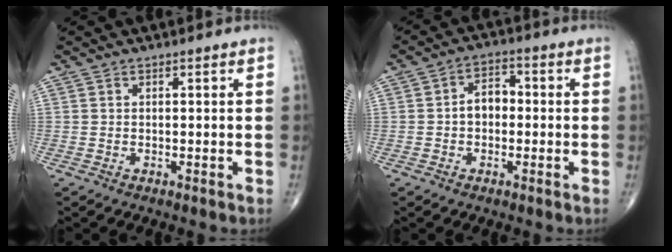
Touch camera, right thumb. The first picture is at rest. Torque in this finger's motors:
{"motor_torque": [0.41, 0.50, 0.38, -0.13, -0.01]}